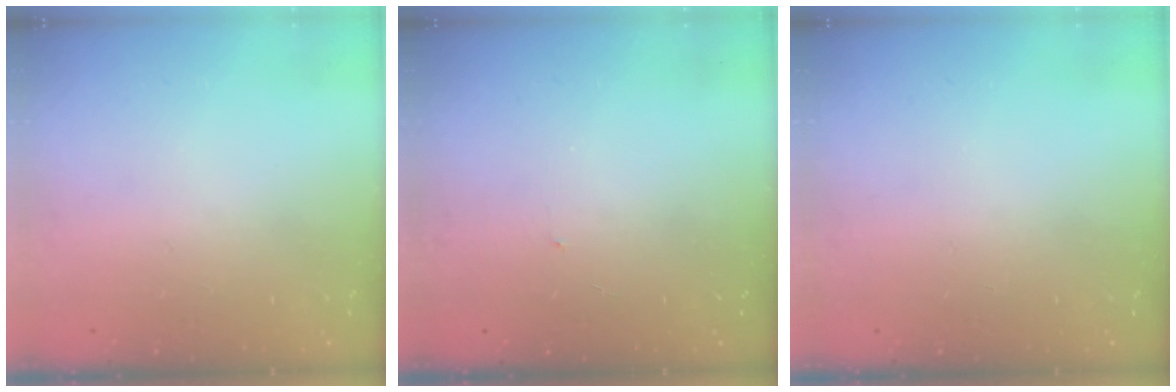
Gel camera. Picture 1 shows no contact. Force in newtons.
{"total": 0.6, "press": 0.6, "slide": 0.1}
{"total": 0.0}